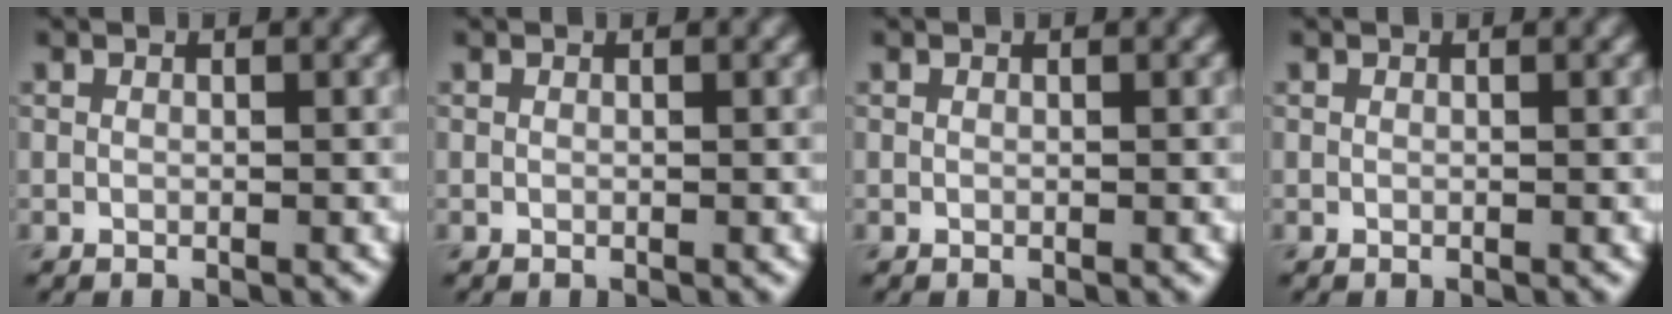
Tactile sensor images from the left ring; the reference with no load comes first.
{"total": 0.0}
{"total": 0.0}
{"total": 0.0}